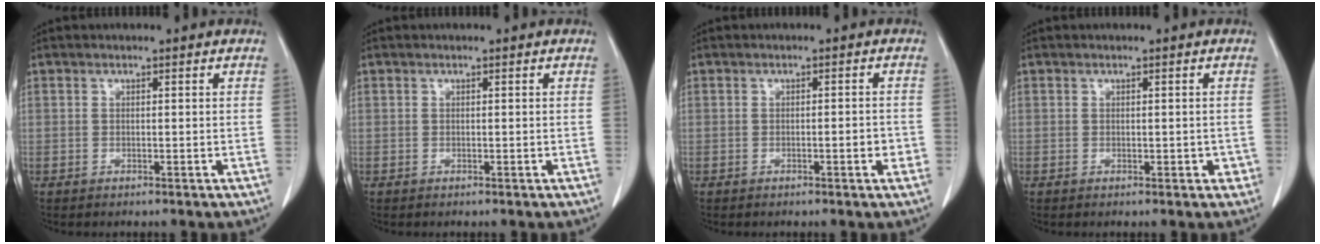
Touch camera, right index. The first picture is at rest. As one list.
[{"total": 0.0}, {"total": 2.1, "force": [-0.6, 0.5, 1.9], "torque": [-0.025, 0.001, -0.008]}, {"total": 1.7, "force": [-0.3, 1.1, 1.3], "torque": [-0.005, 0.003, 0.000]}]